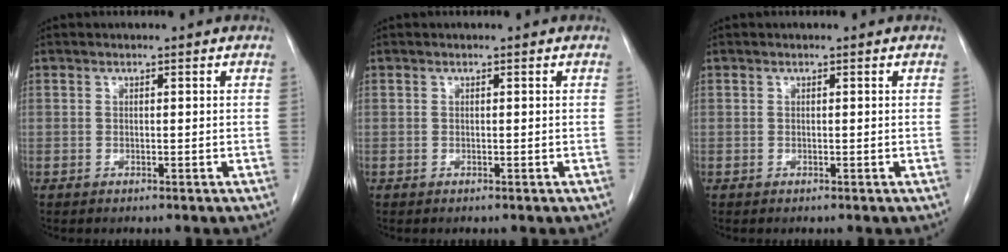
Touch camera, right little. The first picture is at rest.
{"total": 0.0}
{"total": 0.0}